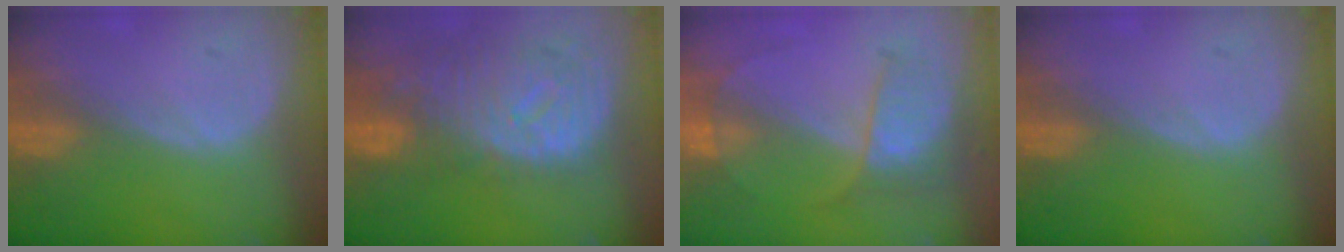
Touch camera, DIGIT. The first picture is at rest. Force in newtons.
{"total": 11.9, "press": 10.2, "slide": 6.2}
{"total": 7.2, "press": 6.1, "slide": 3.9}
{"total": 0.0}